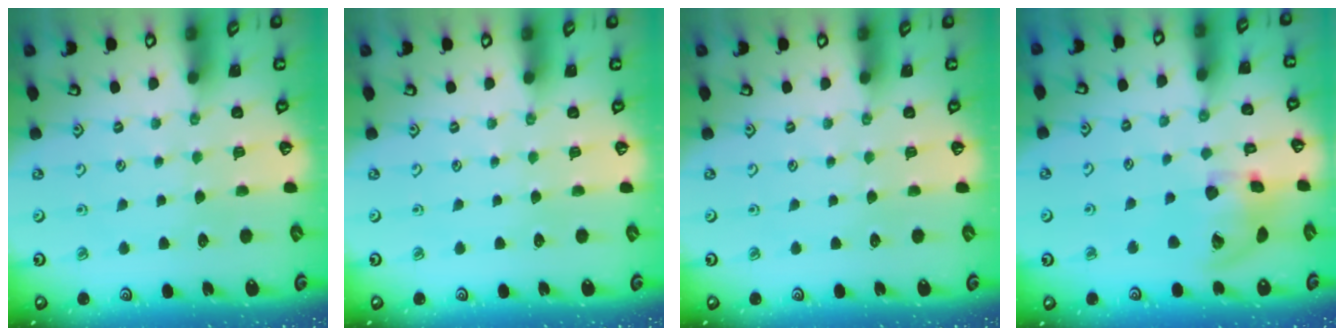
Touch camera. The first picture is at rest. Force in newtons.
{"total": 0.0}
{"total": 0.0}
{"total": 17.4, "press": 17.2, "slide": 2.6}